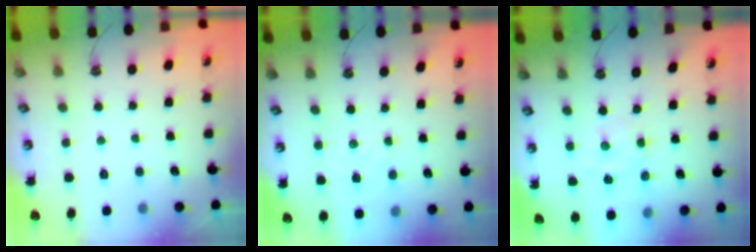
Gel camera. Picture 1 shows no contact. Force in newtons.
{"total": 1.9, "press": 1.9, "slide": 0.3}
{"total": 1.8, "press": 1.7, "slide": 0.3}